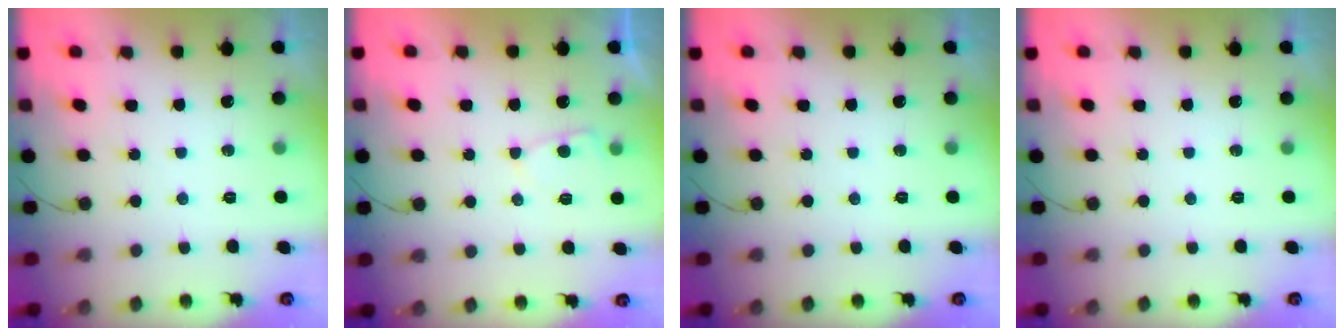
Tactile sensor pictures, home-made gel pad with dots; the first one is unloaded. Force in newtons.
{"total": 4.0, "press": 4.0, "slide": 0.5}
{"total": 0.0}
{"total": 0.0}